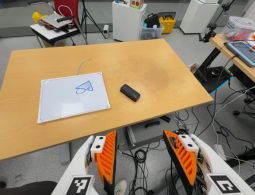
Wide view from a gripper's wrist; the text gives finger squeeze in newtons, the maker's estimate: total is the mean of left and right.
{"total": 0.0}